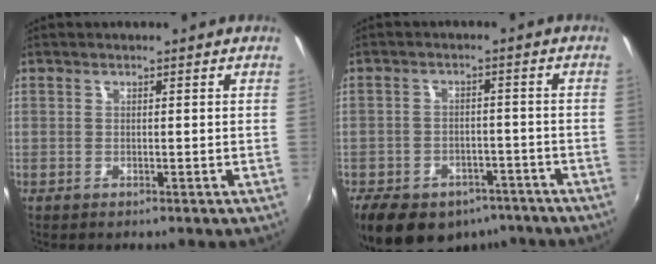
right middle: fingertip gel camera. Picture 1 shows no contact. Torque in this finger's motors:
{"motor_torque": [1.08, -1.06, 0.18, 0.07]}